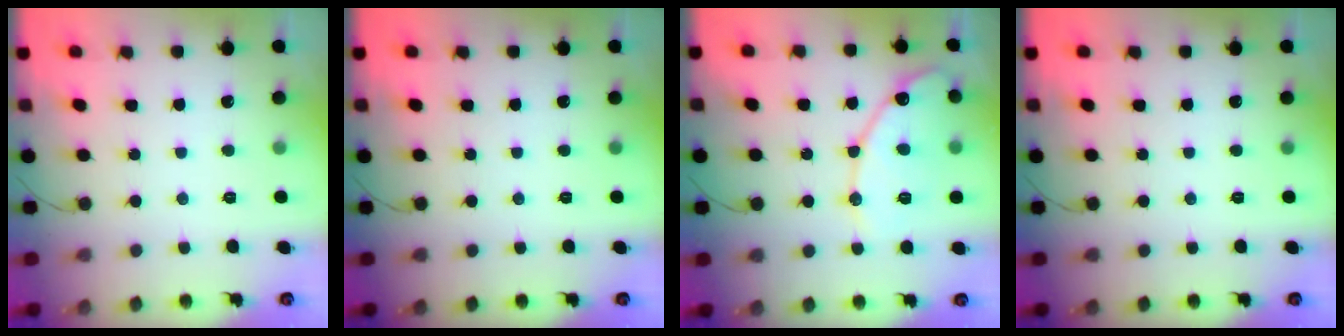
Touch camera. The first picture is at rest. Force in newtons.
{"total": 0.0}
{"total": 13.7, "press": 13.7, "slide": 1.1}
{"total": 0.0}